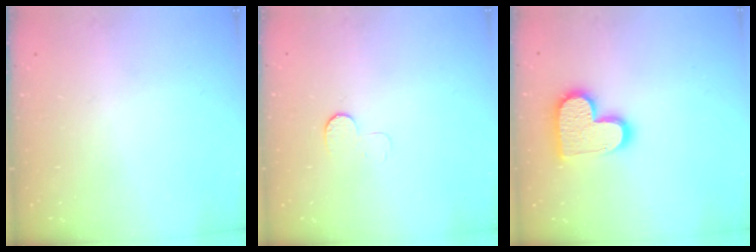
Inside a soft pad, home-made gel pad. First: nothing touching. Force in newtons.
{"total": 5.7, "press": 5.6, "slide": 0.6}
{"total": 13.8, "press": 13.8, "slide": 0.6}